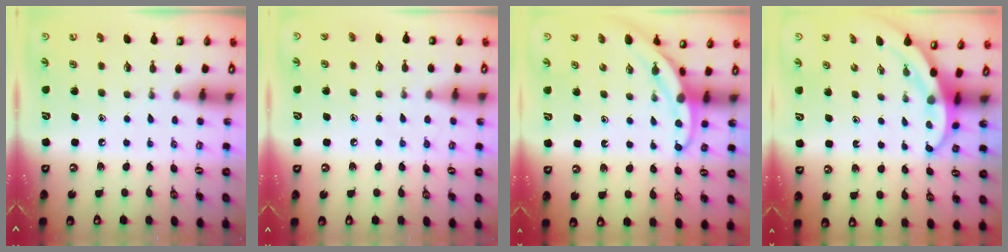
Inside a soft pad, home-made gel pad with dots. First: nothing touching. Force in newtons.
{"total": 6.8, "press": 6.8, "slide": 0.7}
{"total": 5.1, "press": 5.0, "slide": 0.4}
{"total": 3.2, "press": 3.2, "slide": 0.1}